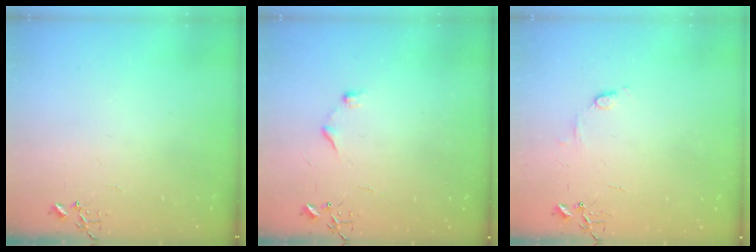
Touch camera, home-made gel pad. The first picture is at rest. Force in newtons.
{"total": 6.7, "press": 6.7, "slide": 0.7}
{"total": 5.7, "press": 5.6, "slide": 0.8}